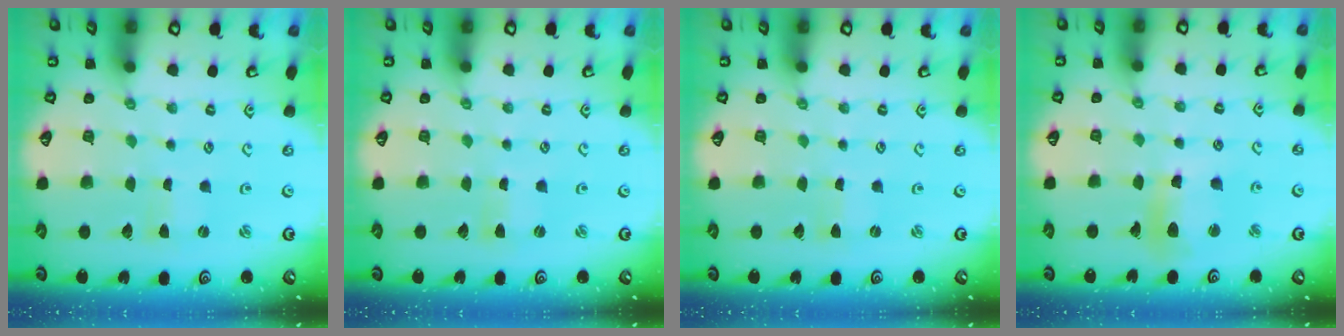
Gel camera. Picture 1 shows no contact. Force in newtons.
{"total": 0.0}
{"total": 0.0}
{"total": 10.9, "press": 10.7, "slide": 1.8}